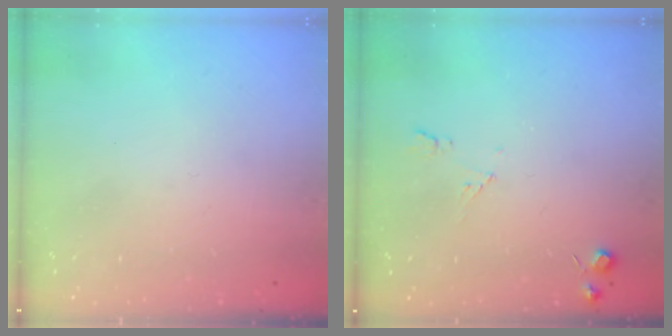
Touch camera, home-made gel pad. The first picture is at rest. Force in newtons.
{"total": 5.6, "press": 5.6, "slide": 0.9}